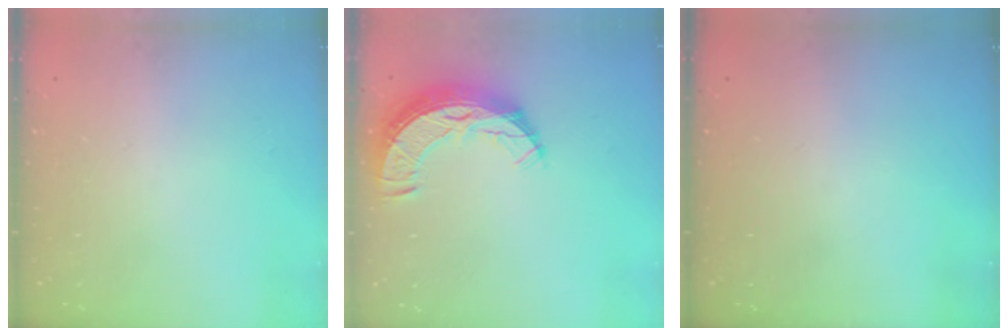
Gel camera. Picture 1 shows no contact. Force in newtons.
{"total": 10.6, "press": 10.6, "slide": 0.8}
{"total": 0.0}